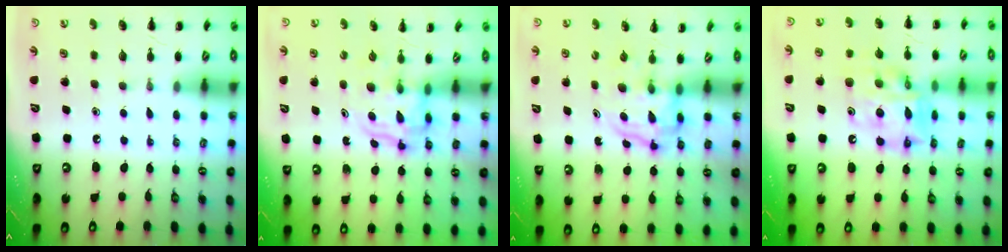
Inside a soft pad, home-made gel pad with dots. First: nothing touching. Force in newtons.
{"total": 3.6, "press": 3.6, "slide": 0.2}
{"total": 4.0, "press": 4.0, "slide": 0.3}
{"total": 15.5, "press": 15.0, "slide": 4.0}